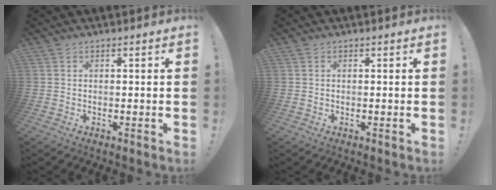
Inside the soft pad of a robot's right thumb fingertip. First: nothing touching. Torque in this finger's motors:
{"motor_torque": [0.03, 0.03, -0.16, 0.06, 0.04]}